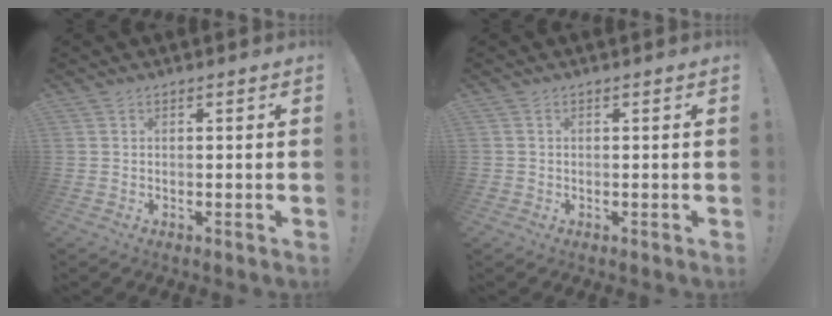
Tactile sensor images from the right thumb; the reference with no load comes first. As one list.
[{"total": 0.8, "force": [-0.4, 0.7, 0.1], "torque": [0.001, 0.003, -0.008]}]